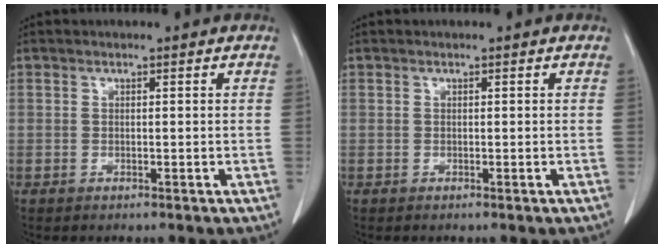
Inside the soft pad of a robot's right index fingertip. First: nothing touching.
{"total": 0.0}